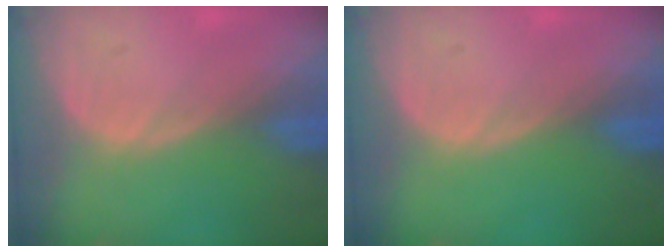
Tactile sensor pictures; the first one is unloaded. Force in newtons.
{"total": 0.0}